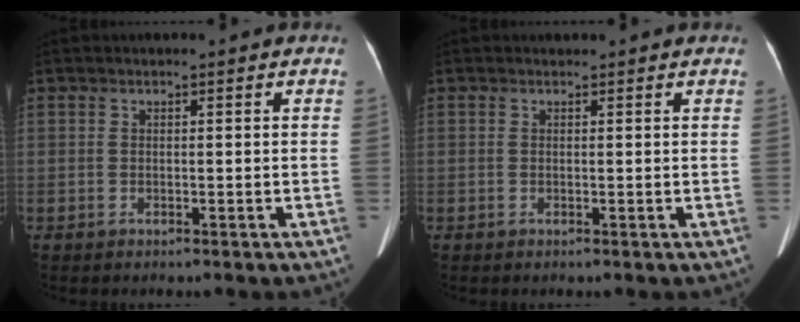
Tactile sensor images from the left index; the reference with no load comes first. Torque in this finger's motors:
{"motor_torque": [-0.08, 0.14, -0.48, -0.21]}